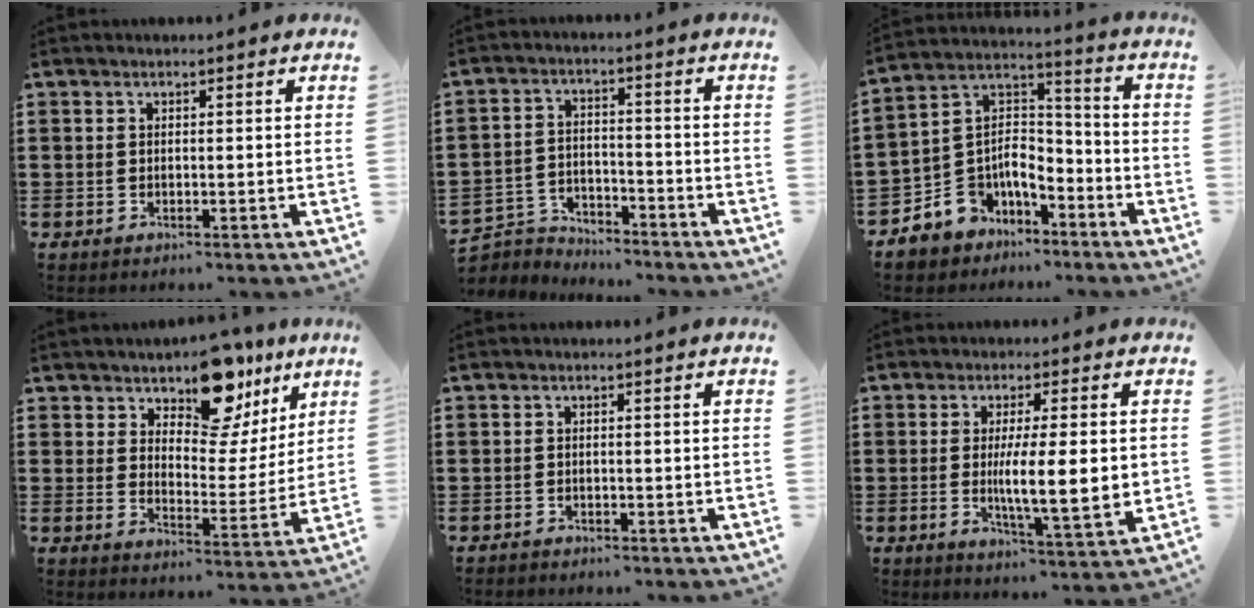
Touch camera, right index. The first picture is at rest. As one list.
[{"total": 4.7, "force": [-4.6, 0.9, -0.3], "torque": [-0.016, 0.000, -0.101]}, {"total": 6.2, "force": [-3.7, 5.0, 0.1], "torque": [-0.036, -0.008, -0.073]}, {"total": 11.7, "force": [9.4, 4.8, 5.1], "torque": [-0.094, -0.046, 0.173]}, {"total": 0.9, "force": [-0.9, 0.1, -0.2], "torque": [0.001, 0.000, -0.020]}, {"total": 8.8, "force": [0.2, 1.7, 8.6], "torque": [-0.135, -0.010, 0.000]}]